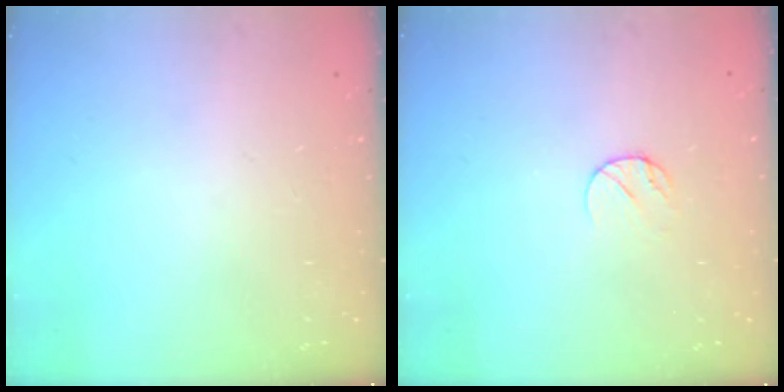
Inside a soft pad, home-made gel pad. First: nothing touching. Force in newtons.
{"total": 5.9, "press": 5.9, "slide": 0.6}